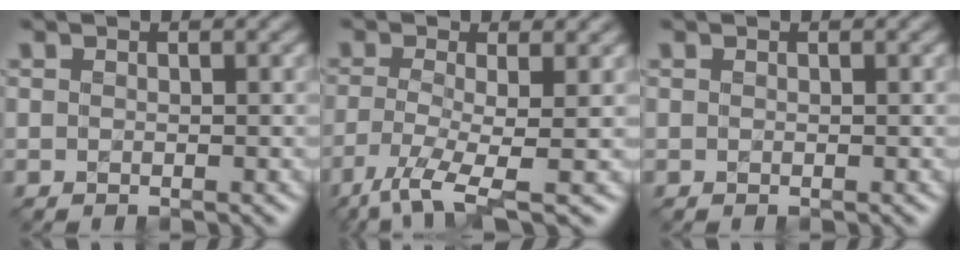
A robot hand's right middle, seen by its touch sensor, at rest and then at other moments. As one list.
[{"total": 4.9, "force": [-2.5, 1.0, 4.2], "torque": [-0.085, -0.006, -0.057]}, {"total": 0.0}]